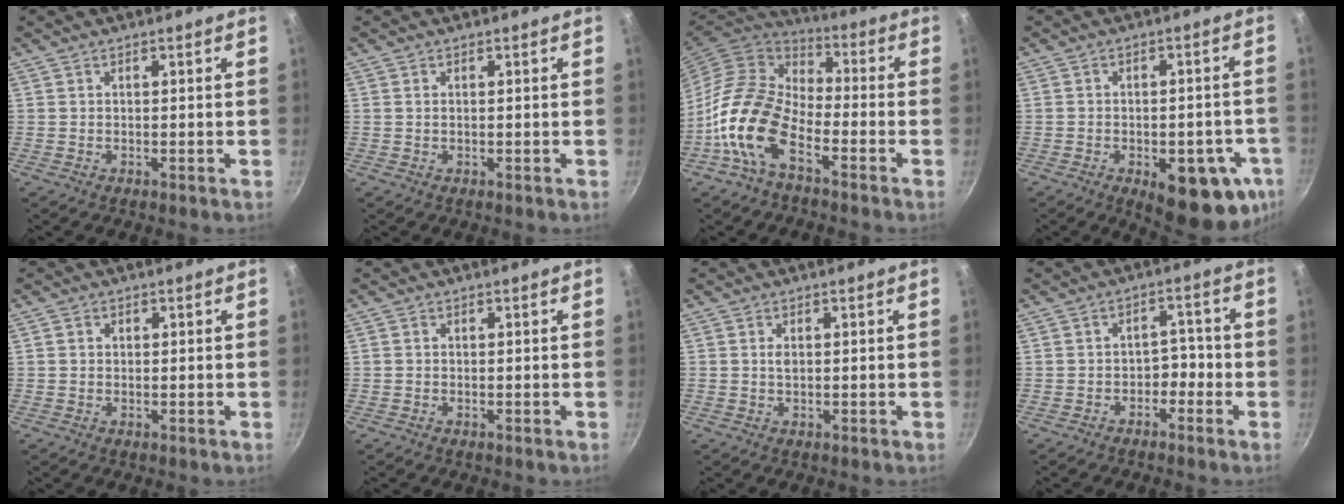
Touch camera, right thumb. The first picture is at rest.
{"total": 0.6, "force": [0.1, 0.3, 0.5], "torque": [-0.008, 0.001, 0.003]}
{"total": 14.9, "force": [-6.7, 7.9, 10.7], "torque": [-0.190, 0.051, -0.151]}
{"total": 16.2, "force": [-6.4, 7.5, 12.9], "torque": [-0.109, 0.008, -0.075]}
{"total": 1.1, "force": [0.3, 1.0, 0.4], "torque": [-0.005, 0.002, 0.003]}
{"total": 0.0}
{"total": 1.3, "force": [0.3, 0.8, 1.1], "torque": [-0.018, 0.000, 0.004]}
{"total": 3.7, "force": [-1.8, 2.5, 2.0], "torque": [0.004, 0.028, -0.030]}